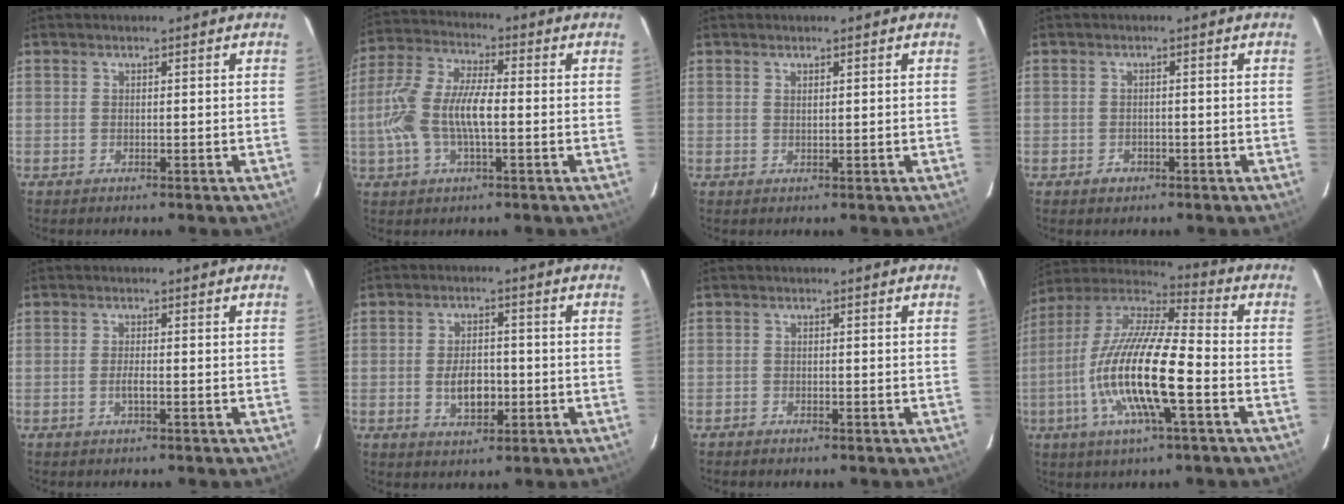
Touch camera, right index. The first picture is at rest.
{"total": 12.2, "force": [-1.5, 4.8, 11.2], "torque": [-0.244, 0.009, -0.031]}
{"total": 0.7, "force": [0.5, 0.2, 0.4], "torque": [-0.008, 0.001, 0.010]}
{"total": 2.0, "force": [-1.1, 1.7, 0.4], "torque": [-0.008, 0.003, -0.014]}
{"total": 1.7, "force": [-0.6, 0.3, 1.5], "torque": [-0.032, -0.001, -0.012]}
{"total": 6.3, "force": [-1.4, 3.6, 4.9], "torque": [-0.094, 0.001, -0.017]}
{"total": 0.9, "force": [-0.8, 0.5, 0.2], "torque": [-0.013, 0.001, -0.014]}
{"total": 19.1, "force": [-5.4, 3.6, 18.0], "torque": [-0.348, -0.016, -0.112]}